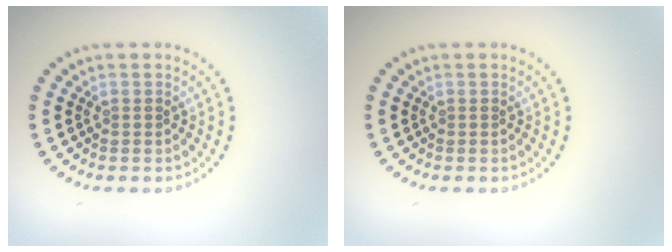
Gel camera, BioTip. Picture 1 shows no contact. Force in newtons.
{"total": 0.0}